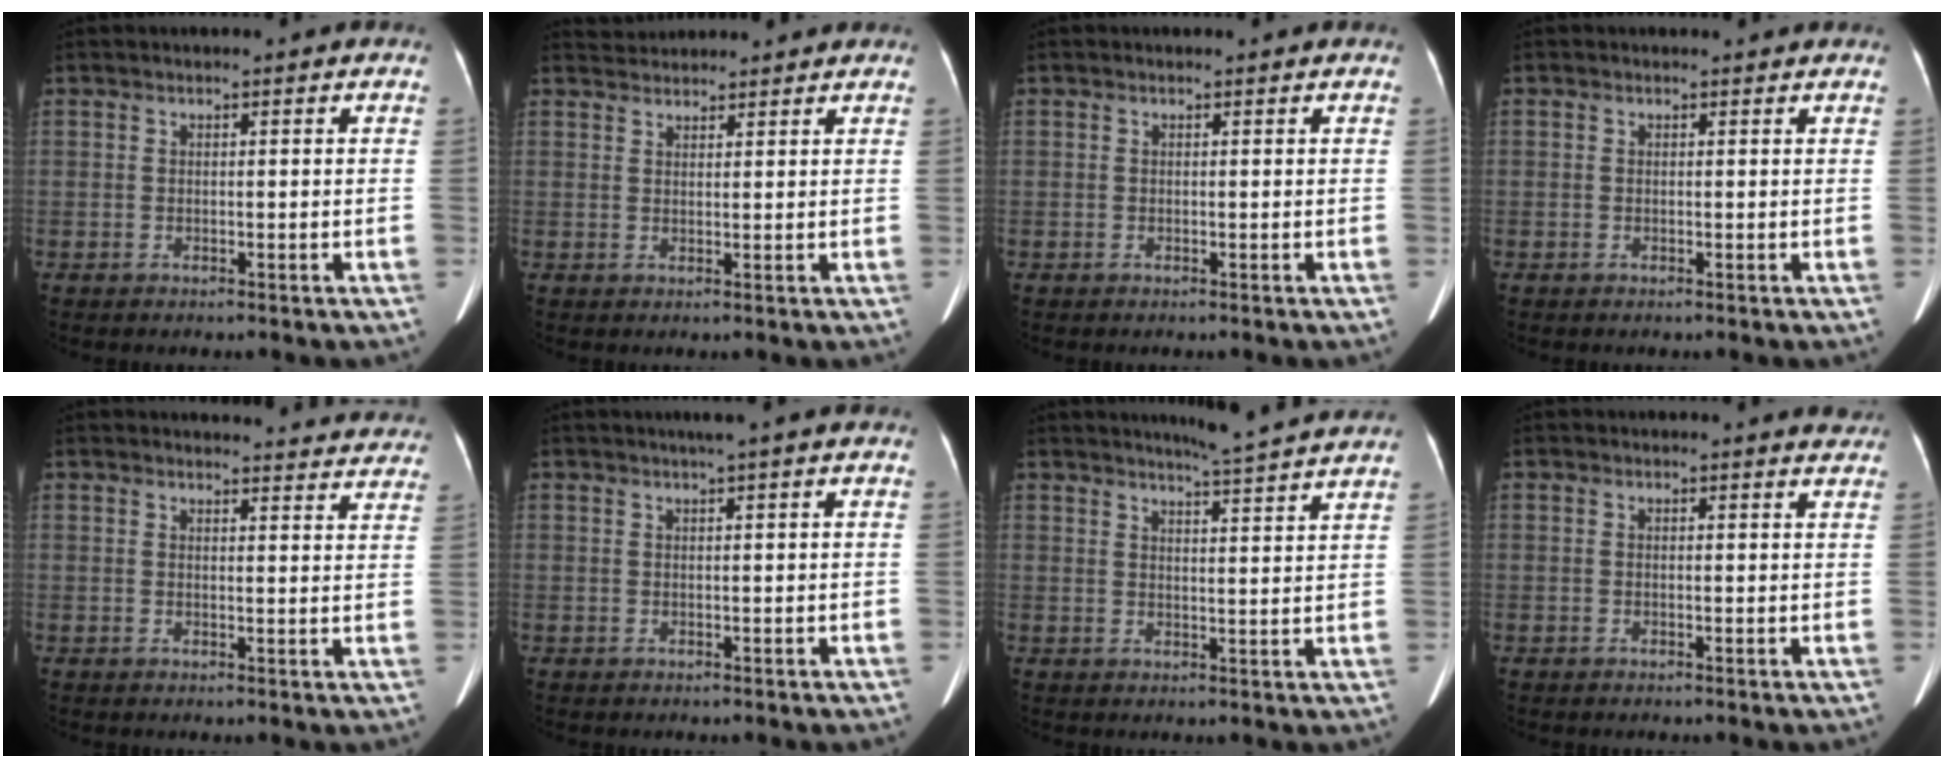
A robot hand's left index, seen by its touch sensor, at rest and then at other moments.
{"total": 4.5, "force": [4.4, 0.8, 0.3], "torque": [-0.008, 0.036, 0.072]}
{"total": 0.0}
{"total": 0.9, "force": [0.8, 0.5, 0.0], "torque": [-0.007, 0.012, 0.009]}
{"total": 17.0, "force": [16.5, 3.1, 2.7], "torque": [-0.005, -0.027, 0.168]}
{"total": 1.3, "force": [0.7, -0.3, 1.0], "torque": [-0.020, 0.006, 0.016]}
{"total": 8.4, "force": [7.8, -1.3, 3.0], "torque": [-0.051, 0.000, 0.095]}
{"total": 1.5, "force": [1.5, 0.1, 0.0], "torque": [-0.009, -0.011, 0.005]}